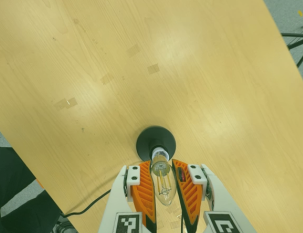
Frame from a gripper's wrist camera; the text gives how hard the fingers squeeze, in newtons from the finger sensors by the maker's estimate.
{"total": 22.9, "left": 23.8, "right": 22.0}